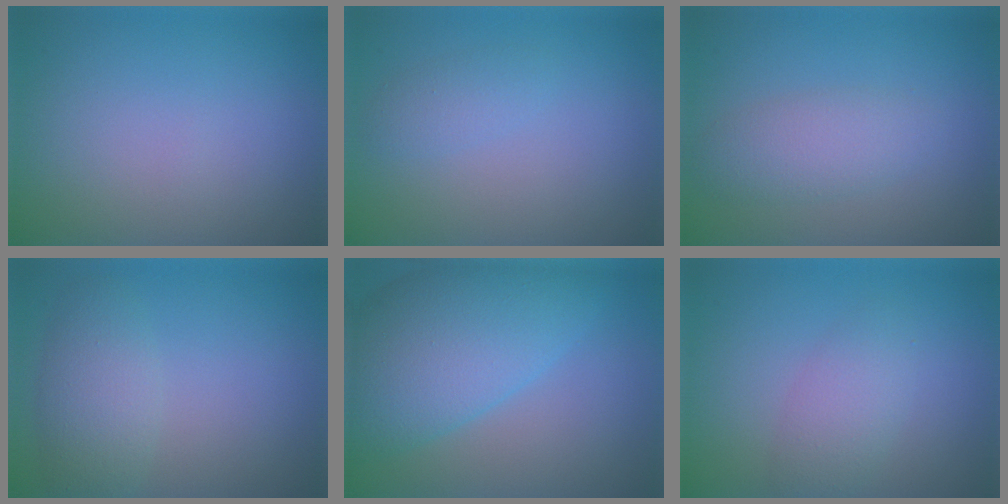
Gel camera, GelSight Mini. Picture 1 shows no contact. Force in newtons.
{"total": 1.3, "press": 1.3, "slide": 0.1}
{"total": 2.9, "press": 2.9, "slide": 0.1}
{"total": 3.3, "press": 3.3, "slide": 0.1}
{"total": 9.7, "press": 9.7, "slide": 0.3}
{"total": 2.6, "press": 2.6, "slide": 0.0}